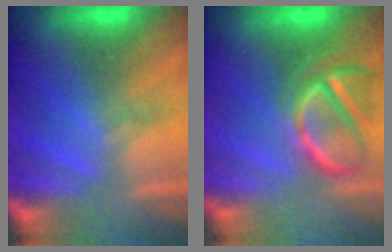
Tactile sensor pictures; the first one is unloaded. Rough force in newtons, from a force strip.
{"total": 4.1}